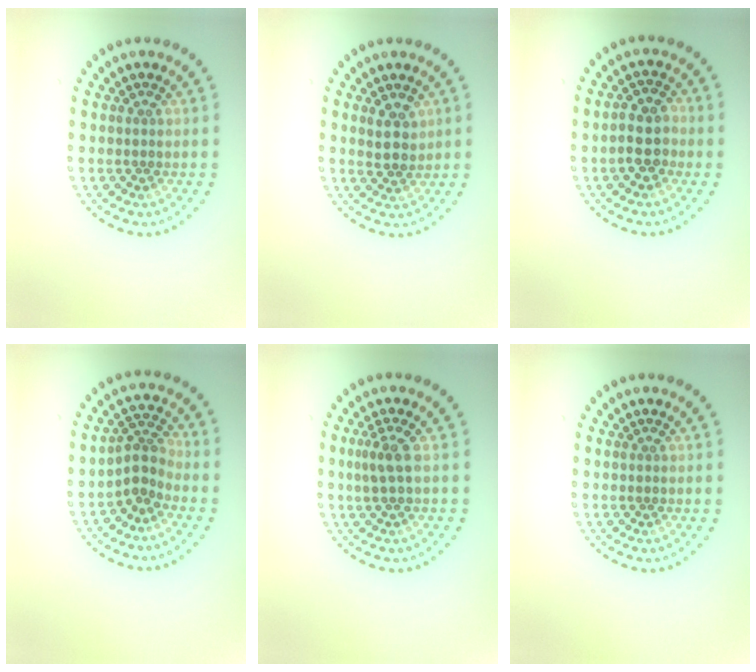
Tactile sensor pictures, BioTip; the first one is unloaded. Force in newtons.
{"total": 2.1, "press": 1.9, "slide": 0.7}
{"total": 3.0, "press": 2.8, "slide": 0.9}
{"total": 2.7, "press": 1.9, "slide": 1.9}
{"total": 1.9, "press": 1.6, "slide": 0.9}
{"total": 0.0}